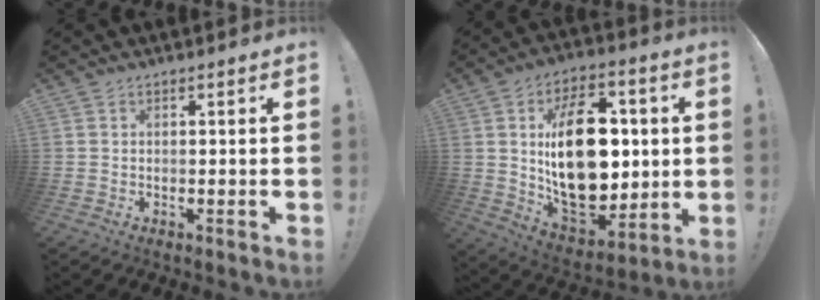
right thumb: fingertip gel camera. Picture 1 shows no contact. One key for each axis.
{"total": 27.0, "fx": 3.3, "fy": 16.7, "fz": 21.0, "tx": -0.339, "ty": -0.017, "tz": 0.071}